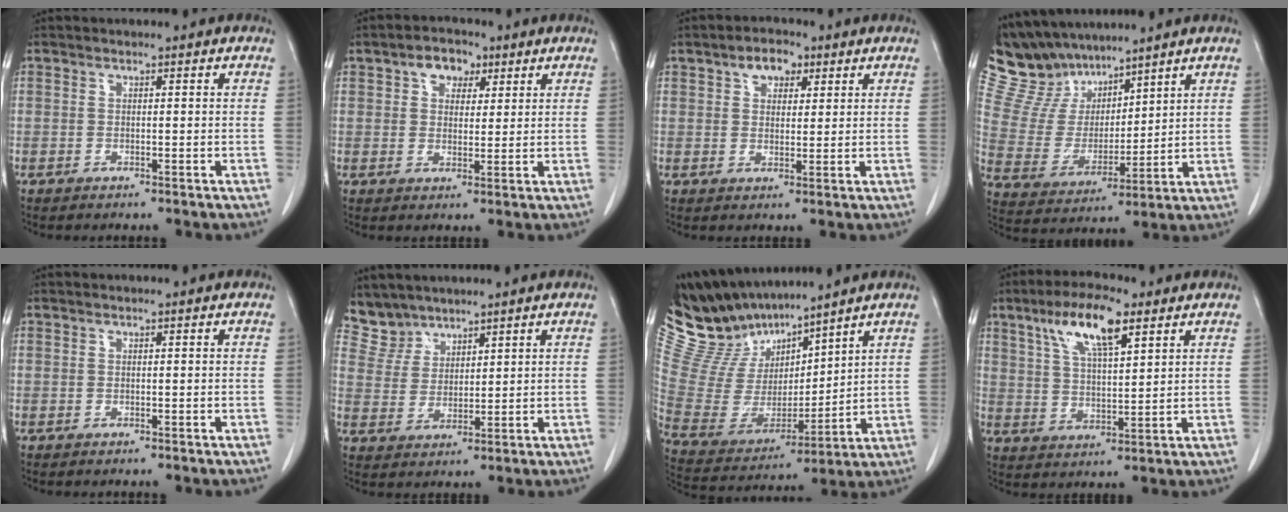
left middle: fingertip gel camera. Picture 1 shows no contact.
{"total": 4.6, "force": [2.3, 3.2, 2.5], "torque": [-0.037, 0.017, 0.038]}
{"total": 4.3, "force": [2.2, 2.6, 2.6], "torque": [-0.041, 0.015, 0.037]}
{"total": 11.8, "force": [10.6, 4.6, 2.6], "torque": [-0.073, 0.020, 0.217]}
{"total": 0.0}
{"total": 4.8, "force": [4.5, 1.8, -0.5], "torque": [0.006, 0.007, 0.102]}
{"total": 15.0, "force": [13.9, 3.7, 4.5], "torque": [-0.107, 0.005, 0.282]}
{"total": 10.3, "force": [5.8, 2.5, 8.1], "torque": [-0.154, 0.012, 0.107]}